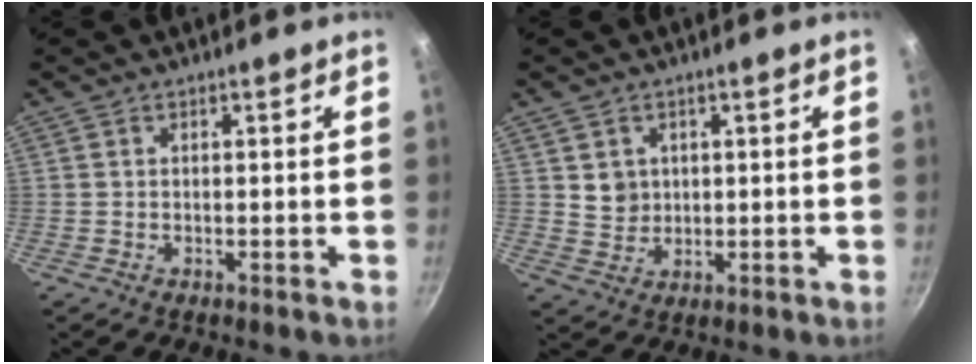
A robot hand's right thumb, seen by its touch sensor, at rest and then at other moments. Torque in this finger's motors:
{"motor_torque": [0.08, 1.50, 0.08, -0.14, -0.01]}